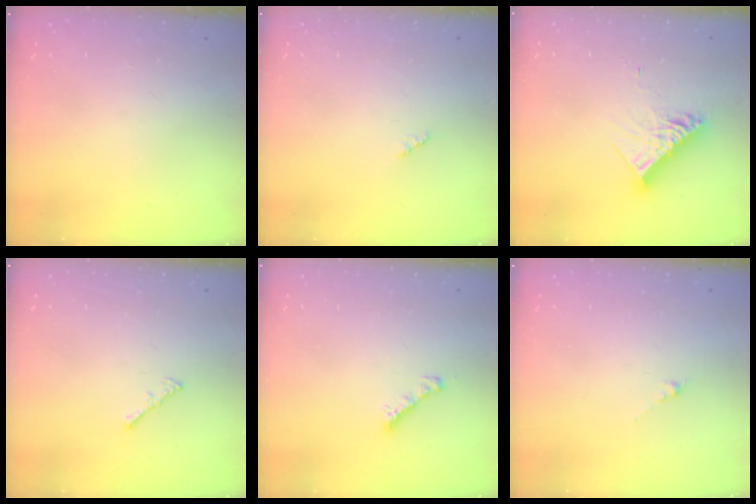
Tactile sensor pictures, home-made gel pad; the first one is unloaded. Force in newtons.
{"total": 2.1, "press": 2.1, "slide": 0.3}
{"total": 12.1, "press": 12.0, "slide": 1.1}
{"total": 1.5, "press": 1.4, "slide": 0.4}
{"total": 2.3, "press": 2.3, "slide": 0.4}
{"total": 0.5, "press": 0.3, "slide": 0.4}